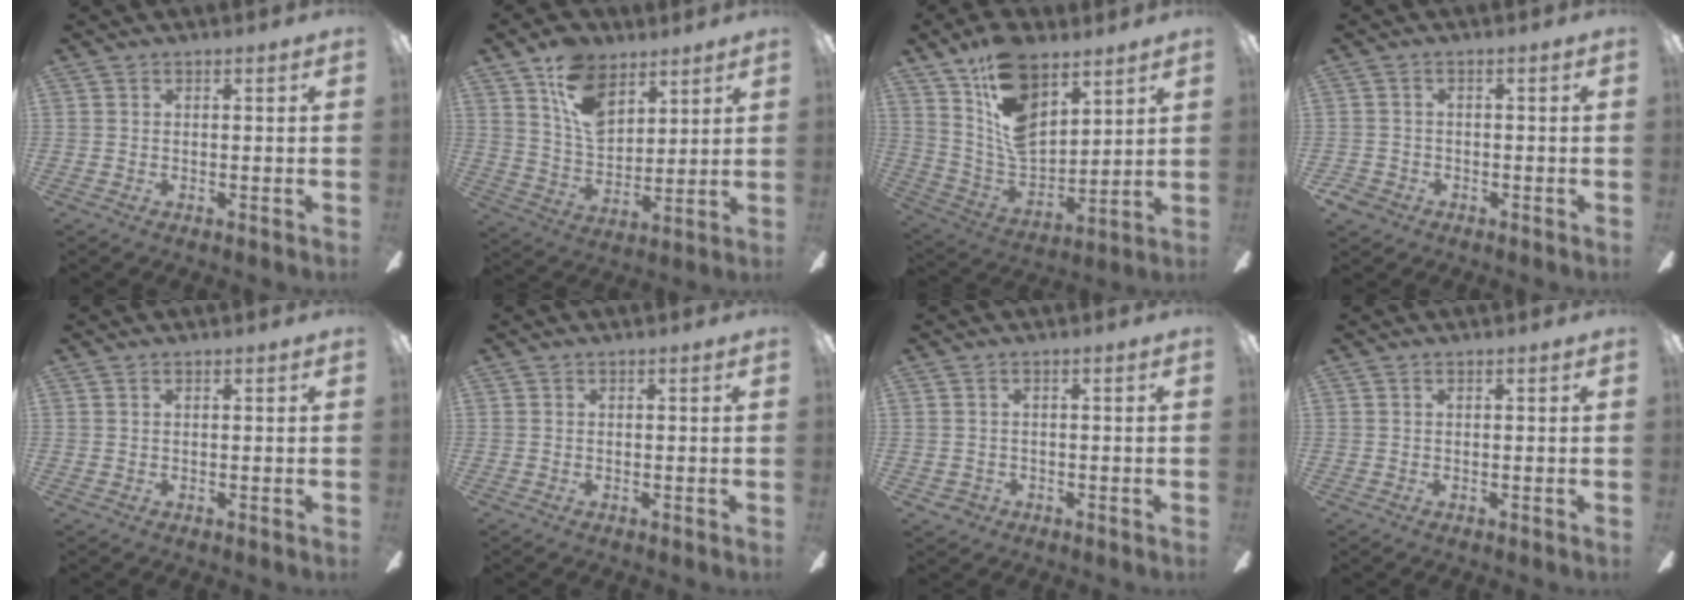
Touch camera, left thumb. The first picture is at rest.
{"total": 13.4, "force": [8.0, 8.2, 6.9], "torque": [-0.125, -0.027, 0.154]}
{"total": 16.9, "force": [10.3, 8.9, 10.0], "torque": [-0.183, -0.054, 0.190]}
{"total": 2.7, "force": [-1.5, 2.1, 0.7], "torque": [-0.025, 0.003, -0.034]}
{"total": 0.5, "force": [0.4, 0.2, 0.4], "torque": [-0.009, 0.003, 0.006]}
{"total": 0.0}
{"total": 1.5, "force": [-0.2, 1.4, 0.6], "torque": [-0.015, 0.004, -0.005]}
{"total": 0.0}